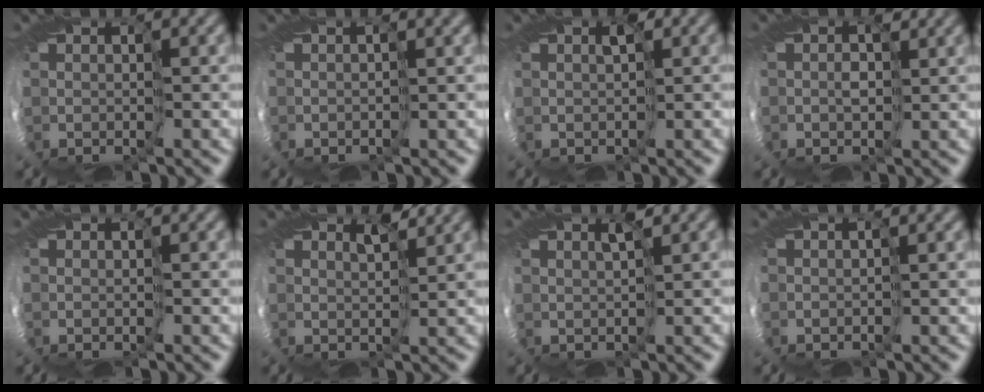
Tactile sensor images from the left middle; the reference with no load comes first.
{"total": 0.9, "force": [0.3, 0.3, 0.8], "torque": [-0.003, 0.008, 0.002]}
{"total": 2.3, "force": [0.7, 1.3, 1.8], "torque": [-0.025, 0.012, 0.010]}
{"total": 1.1, "force": [0.3, 0.9, 0.6], "torque": [-0.018, 0.003, 0.002]}
{"total": 0.0}
{"total": 1.9, "force": [1.9, 0.0, 0.2], "torque": [-0.008, 0.005, 0.015]}
{"total": 1.0, "force": [0.7, -0.3, 0.6], "torque": [-0.009, 0.006, 0.008]}
{"total": 0.5, "force": [0.1, 0.2, 0.5], "torque": [-0.001, 0.007, 0.000]}